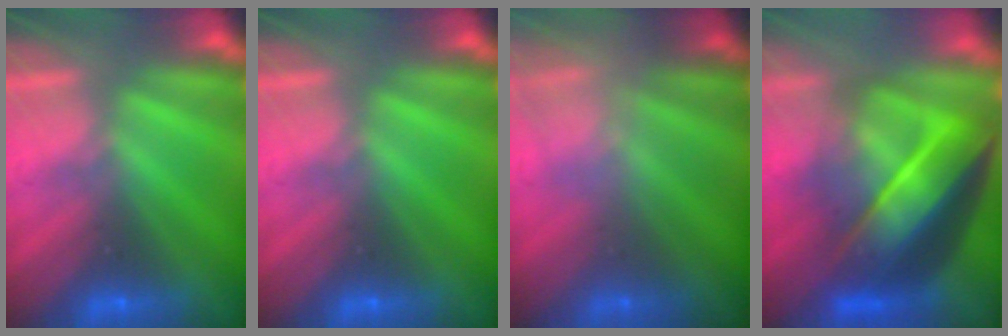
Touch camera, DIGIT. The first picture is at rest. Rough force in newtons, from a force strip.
{"total": 0.0}
{"total": 2.3}
{"total": 5.8}